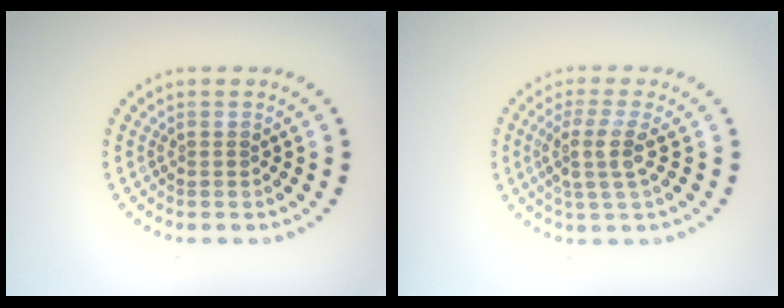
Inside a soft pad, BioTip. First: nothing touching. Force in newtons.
{"total": 3.1, "press": 2.4, "slide": 2.0}